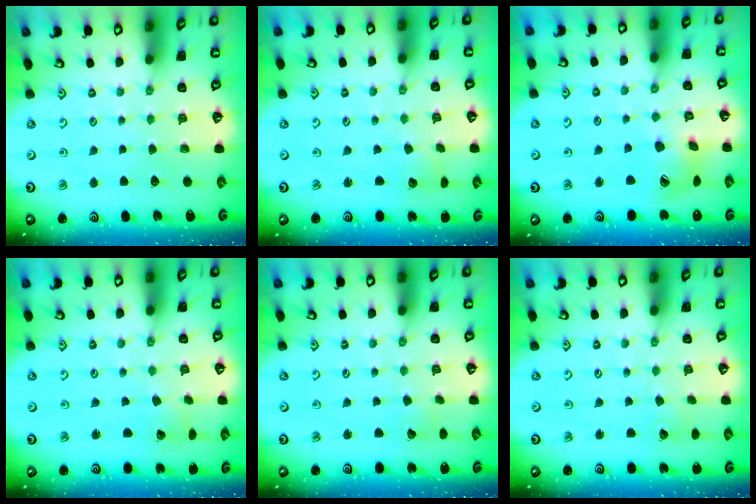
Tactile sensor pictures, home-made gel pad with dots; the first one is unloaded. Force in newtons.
{"total": 2.1, "press": 2.1, "slide": 0.2}
{"total": 11.5, "press": 11.4, "slide": 1.3}
{"total": 2.7, "press": 2.7, "slide": 0.2}
{"total": 2.7, "press": 2.7, "slide": 0.2}
{"total": 2.3, "press": 2.2, "slide": 0.3}